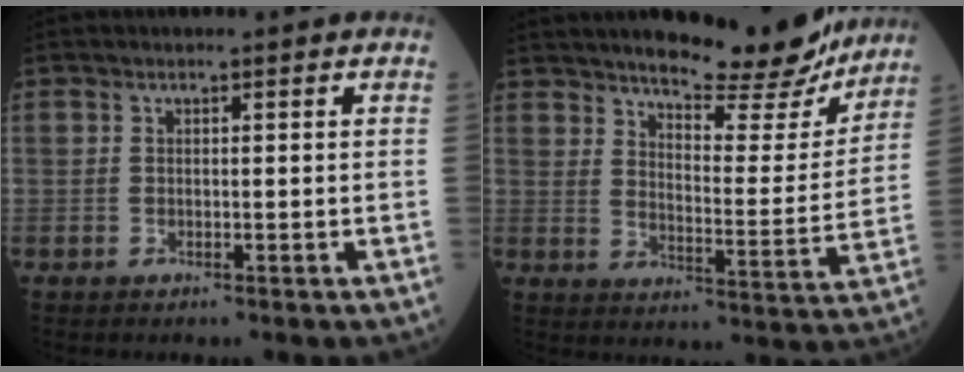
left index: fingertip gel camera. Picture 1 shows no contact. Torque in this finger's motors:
{"motor_torque": [1.00, -1.14, 0.23, -0.03]}